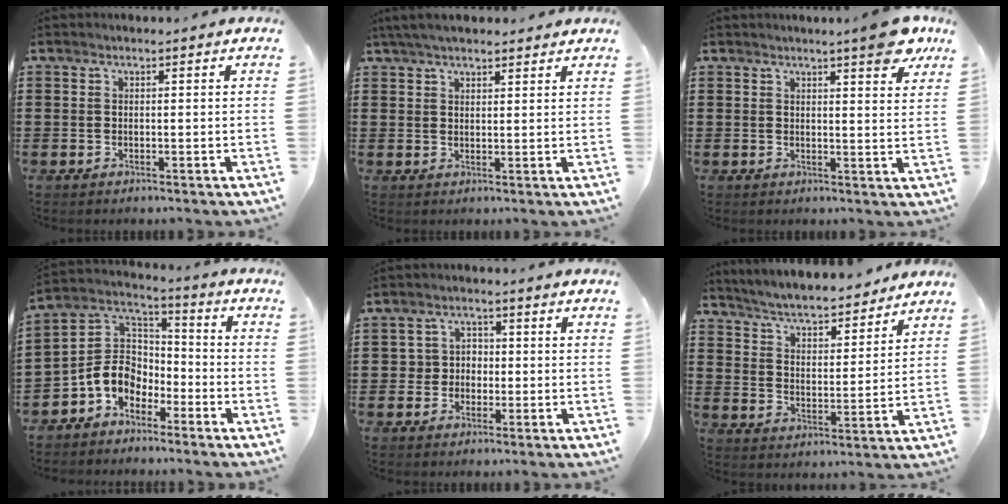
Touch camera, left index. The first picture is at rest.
{"total": 3.9, "force": [3.4, 0.8, 1.6], "torque": [-0.040, 0.000, 0.065]}
{"total": 6.5, "force": [5.2, 0.4, 3.9], "torque": [-0.051, -0.022, 0.084]}
{"total": 7.6, "force": [-3.9, 5.8, 2.9], "torque": [-0.094, 0.007, -0.085]}
{"total": 3.2, "force": [-0.6, 3.0, 0.9], "torque": [-0.031, 0.007, -0.017]}
{"total": 5.2, "force": [5.0, 0.2, 1.3], "torque": [-0.048, -0.035, 0.084]}